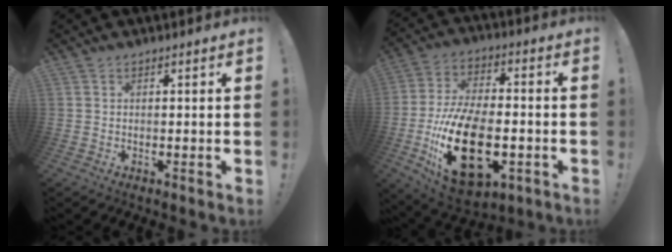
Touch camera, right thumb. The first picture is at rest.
{"total": 25.1, "force": [-6.9, 14.1, 19.6], "torque": [-0.385, 0.036, -0.099]}